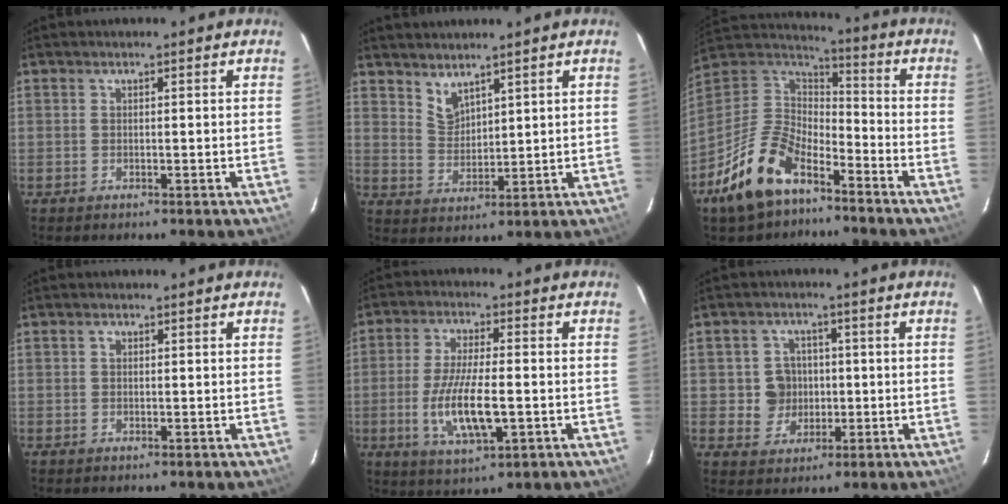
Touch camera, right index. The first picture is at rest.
{"total": 4.4, "force": [3.8, 1.7, 1.5], "torque": [-0.025, -0.004, 0.076]}
{"total": 17.8, "force": [-10.9, 8.9, 10.9], "torque": [-0.247, -0.003, -0.206]}
{"total": 0.7, "force": [0.2, 0.6, 0.3], "torque": [-0.006, 0.004, 0.002]}
{"total": 11.2, "force": [-2.5, 3.2, 10.5], "torque": [-0.211, -0.013, -0.046]}
{"total": 5.9, "force": [-0.2, 5.7, 1.4], "torque": [-0.034, 0.013, 0.006]}